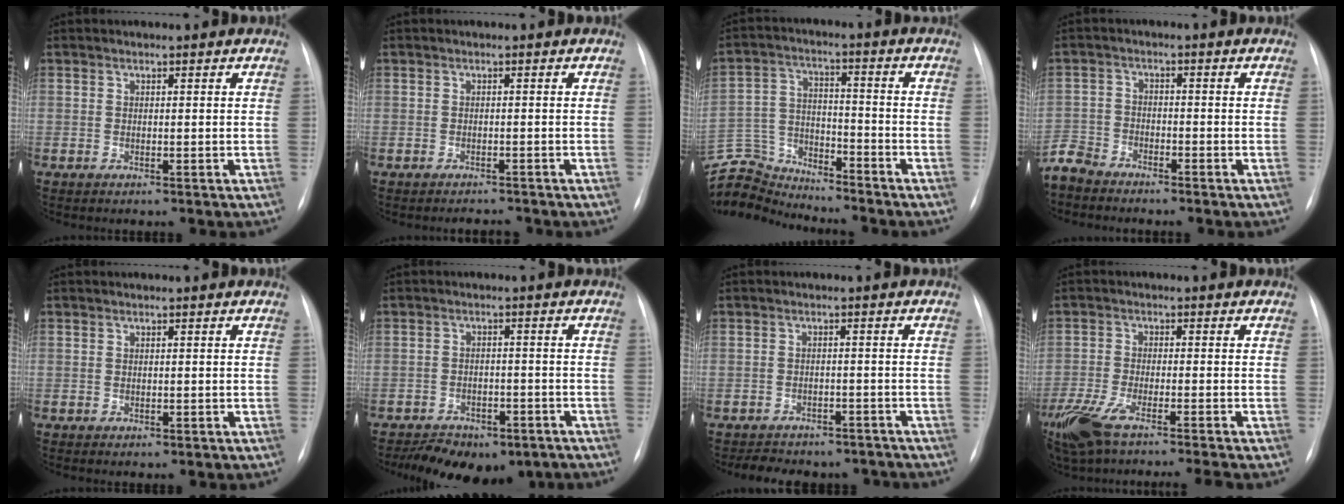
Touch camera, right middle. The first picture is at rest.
{"total": 1.5, "force": [-1.5, 0.2, 0.1], "torque": [-0.001, -0.006, -0.015]}
{"total": 15.2, "force": [-14.8, 3.2, 1.6], "torque": [-0.038, 0.044, -0.250]}
{"total": 5.0, "force": [-4.8, 1.5, 0.2], "torque": [-0.002, -0.012, -0.099]}
{"total": 0.0}
{"total": 11.9, "force": [-8.8, 6.0, 5.4], "torque": [-0.079, 0.005, -0.117]}
{"total": 10.6, "force": [-9.2, 4.6, 2.6], "torque": [-0.043, 0.012, -0.104]}
{"total": 11.9, "force": [-9.2, 1.0, 7.4], "torque": [-0.144, -0.025, -0.159]}